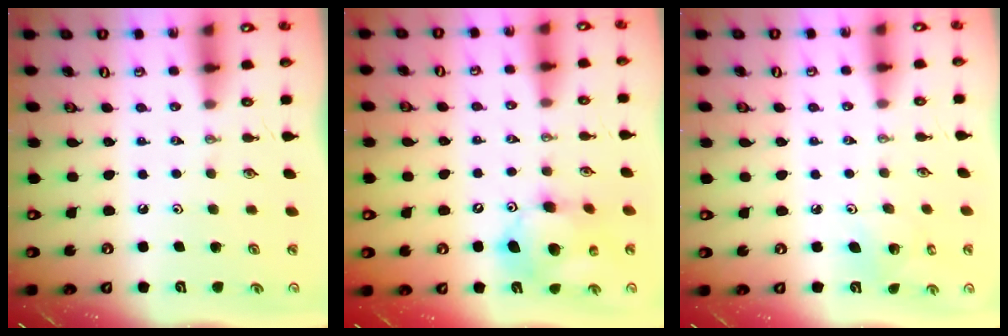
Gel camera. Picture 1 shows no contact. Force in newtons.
{"total": 12.8, "press": 12.6, "slide": 2.2}
{"total": 2.9, "press": 2.9, "slide": 0.2}